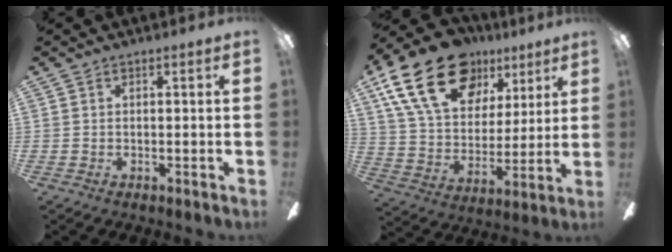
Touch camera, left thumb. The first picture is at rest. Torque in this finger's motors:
{"motor_torque": [0.62, 0.34, 1.78, -0.99, 0.46]}